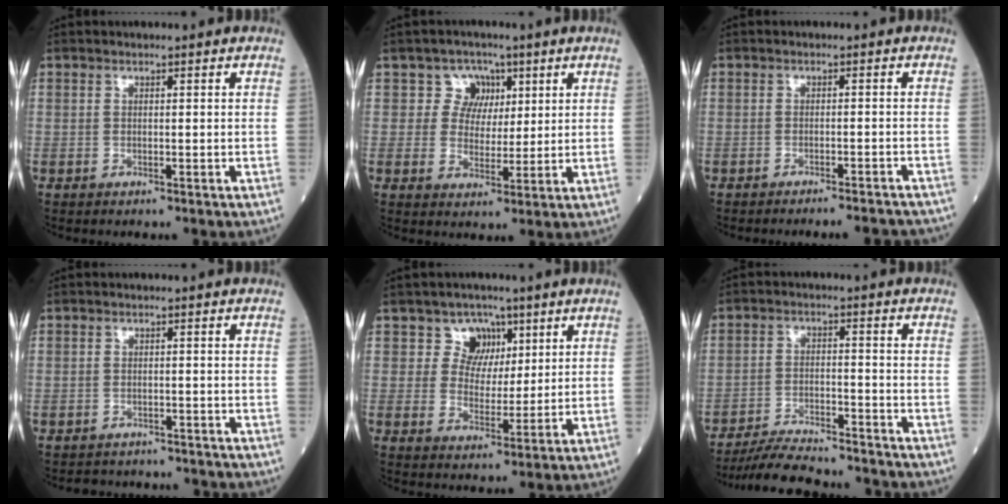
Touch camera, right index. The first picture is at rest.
{"total": 5.0, "force": [2.2, 4.5, 0.6], "torque": [-0.001, 0.012, 0.036]}
{"total": 7.1, "force": [-6.9, 0.5, 1.6], "torque": [-0.009, -0.004, -0.076]}
{"total": 5.0, "force": [-4.6, 2.0, -0.3], "torque": [0.006, 0.011, -0.057]}
{"total": 5.4, "force": [2.9, 4.5, 0.8], "torque": [-0.006, 0.007, 0.052]}
{"total": 12.6, "force": [-11.9, 1.3, 4.1], "torque": [-0.065, -0.005, -0.184]}